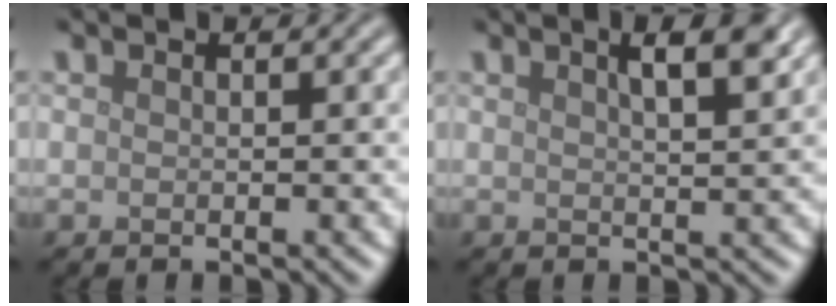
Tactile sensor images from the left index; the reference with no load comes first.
{"total": 4.4, "force": [2.3, 1.5, 3.4], "torque": [-0.022, 0.018, 0.015]}